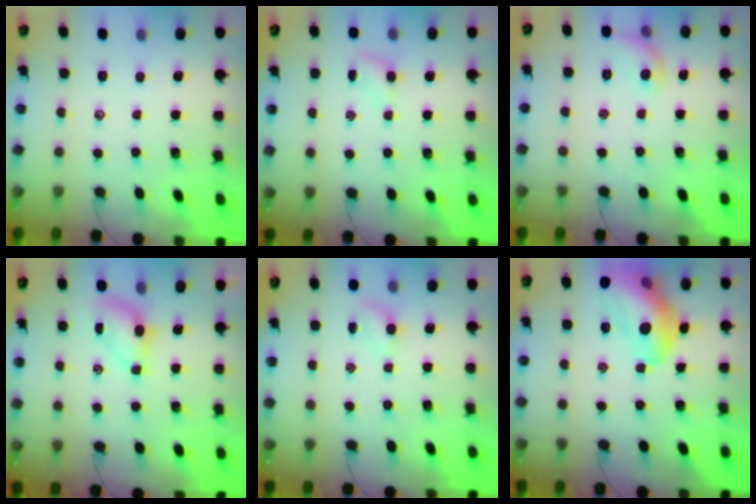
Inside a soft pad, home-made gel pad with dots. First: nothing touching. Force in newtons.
{"total": 2.8, "press": 2.6, "slide": 0.9}
{"total": 7.0, "press": 6.9, "slide": 1.3}
{"total": 4.6, "press": 4.5, "slide": 0.9}
{"total": 2.9, "press": 2.8, "slide": 0.9}
{"total": 15.9, "press": 15.7, "slide": 2.2}